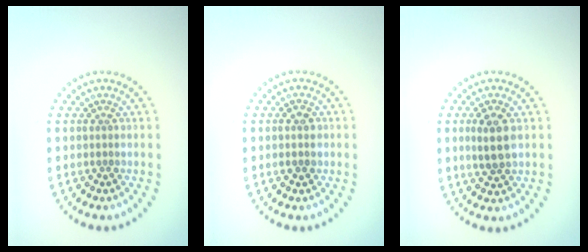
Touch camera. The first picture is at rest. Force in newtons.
{"total": 1.3, "press": 1.3, "slide": 0.2}
{"total": 2.8, "press": 2.8, "slide": 0.7}